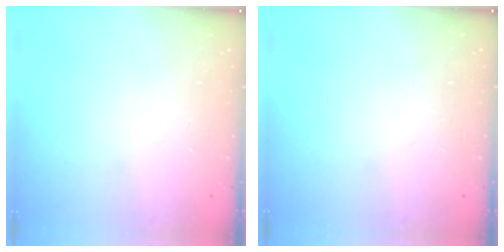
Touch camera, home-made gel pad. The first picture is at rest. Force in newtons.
{"total": 0.0}